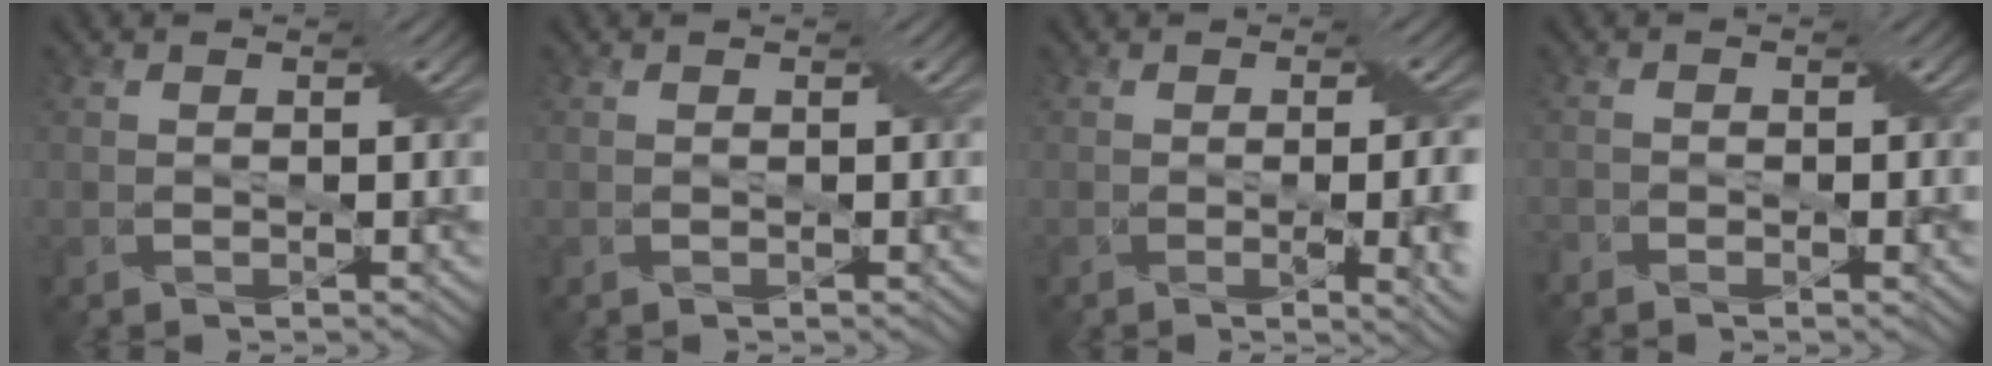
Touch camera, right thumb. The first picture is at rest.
{"total": 0.0}
{"total": 7.2, "force": [-1.2, 2.6, 6.7], "torque": [-0.075, -0.004, -0.007]}
{"total": 2.6, "force": [-1.9, 1.0, 1.6], "torque": [-0.027, -0.005, -0.035]}